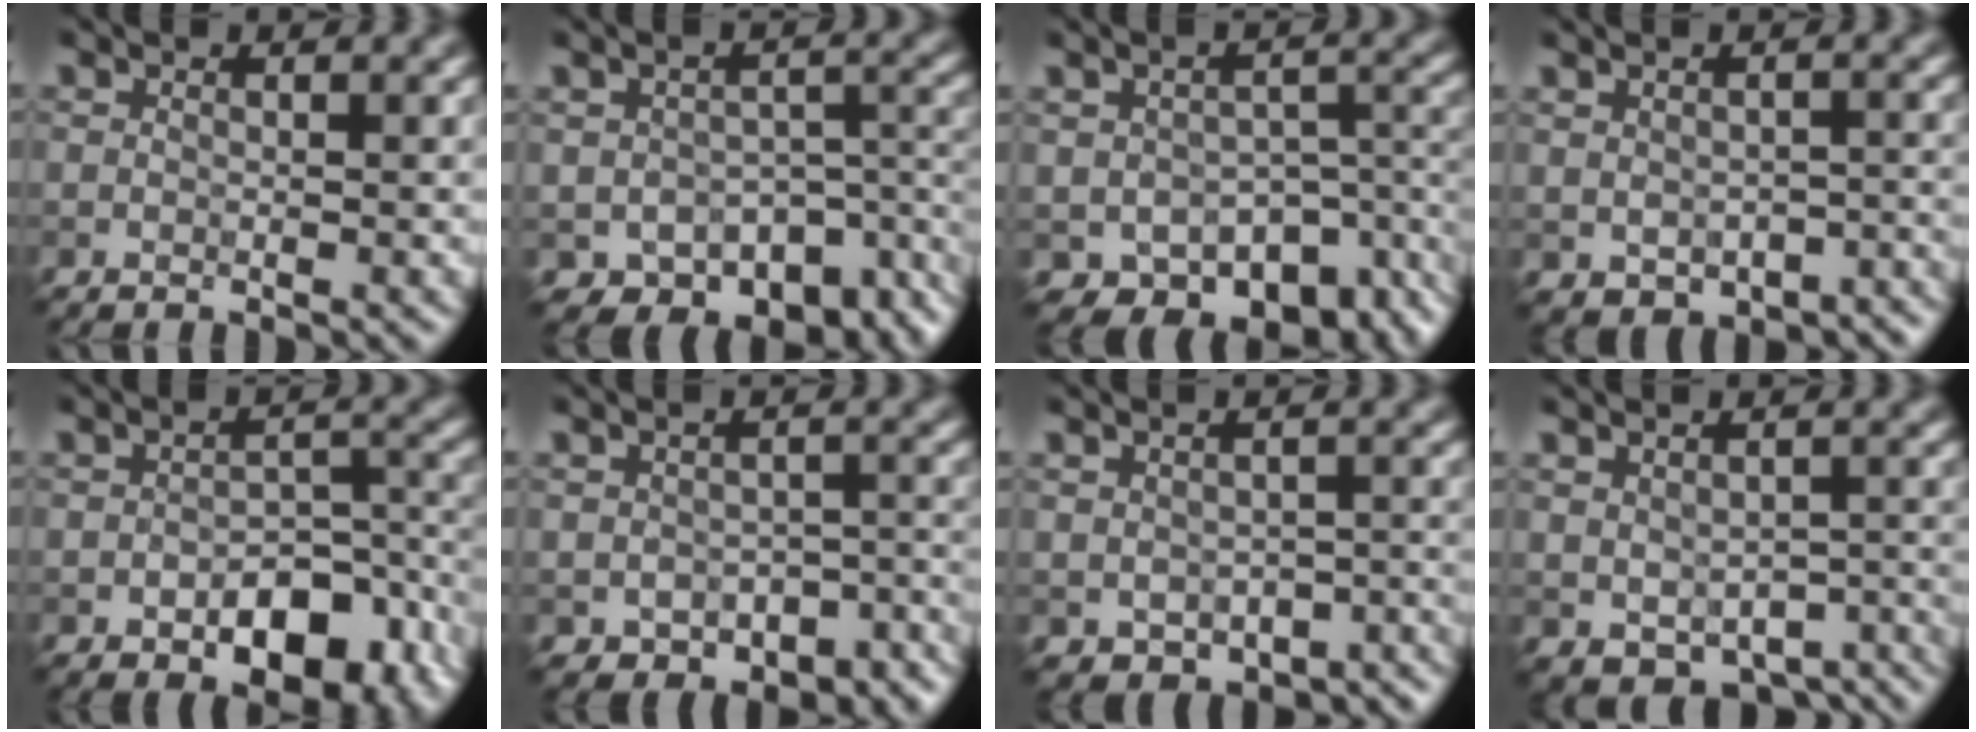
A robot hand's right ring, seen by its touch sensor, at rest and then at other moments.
{"total": 8.5, "force": [-5.2, 5.0, 4.5], "torque": [-0.060, -0.030, -0.063]}
{"total": 9.4, "force": [-5.1, 5.8, 5.3], "torque": [-0.081, -0.033, -0.056]}
{"total": 3.9, "force": [-2.1, 2.6, 2.0], "torque": [-0.026, -0.021, -0.013]}
{"total": 7.2, "force": [-3.3, 4.3, 4.6], "torque": [-0.058, -0.014, -0.036]}
{"total": 5.6, "force": [-3.9, 3.3, 2.4], "torque": [-0.030, -0.024, -0.039]}
{"total": 4.8, "force": [-2.8, 3.1, 2.3], "torque": [-0.028, -0.025, -0.025]}
{"total": 5.5, "force": [-2.7, 3.5, 3.2], "torque": [-0.049, -0.022, -0.010]}